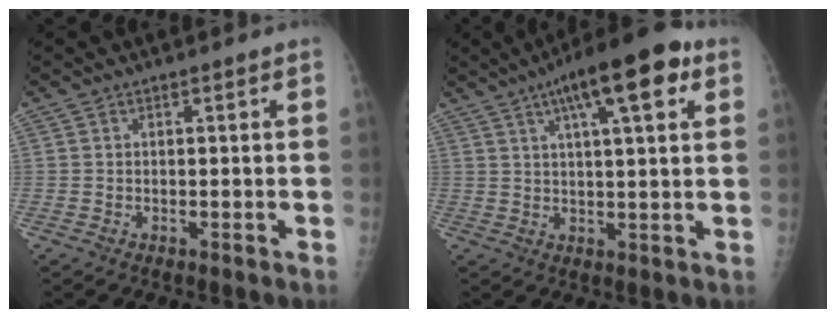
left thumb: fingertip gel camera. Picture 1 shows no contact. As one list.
[{"total": 13.8, "force": [6.3, 3.5, 11.7], "torque": [-0.166, 0.004, 0.089]}]